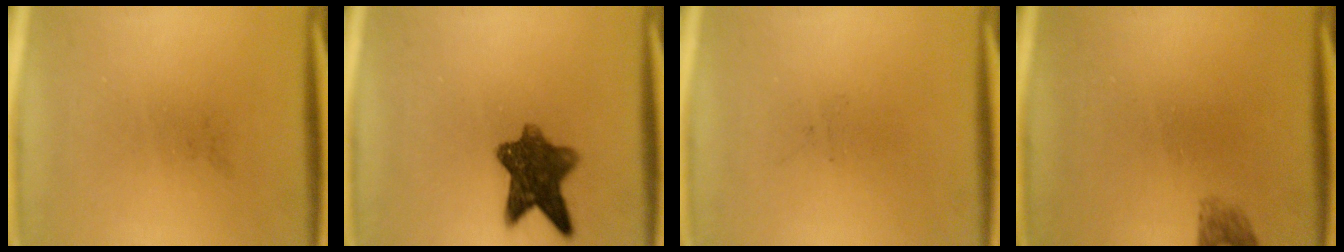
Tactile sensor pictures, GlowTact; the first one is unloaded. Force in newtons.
{"total": 8.7}
{"total": 0.0}
{"total": 1.7}